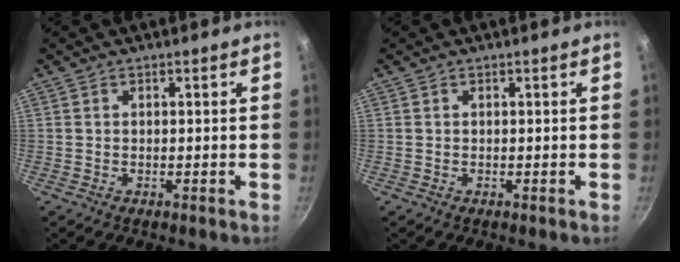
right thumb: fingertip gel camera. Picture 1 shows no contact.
{"total": 0.0}